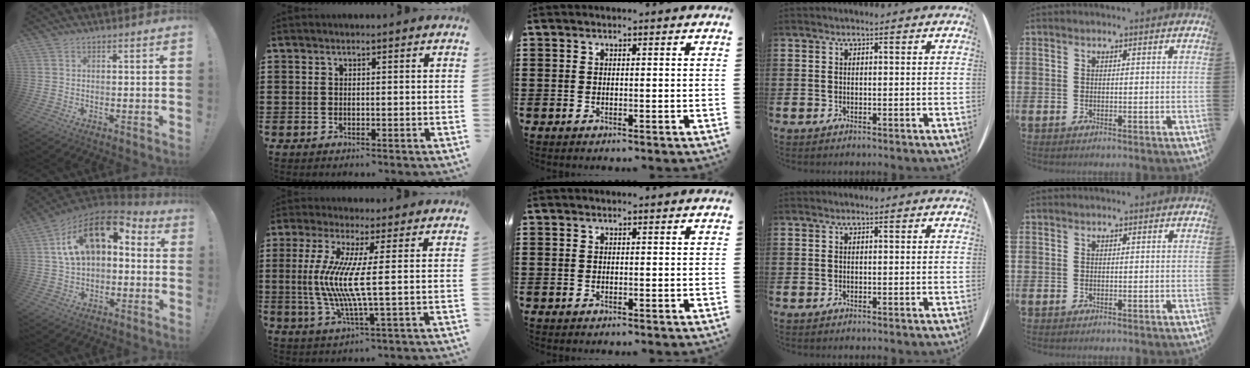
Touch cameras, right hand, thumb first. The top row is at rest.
{"thumb": {"total": 17.3, "force": [5.7, 9.8, 13.0], "torque": [-0.222, -0.010, 0.106]}, "index": {"total": 8.9, "force": [0.4, 0.0, 8.9], "torque": [-0.193, -0.023, -0.003]}, "middle": {"total": 0.5, "force": [-0.5, 0.2, 0.1], "torque": [-0.002, 0.001, -0.011]}}